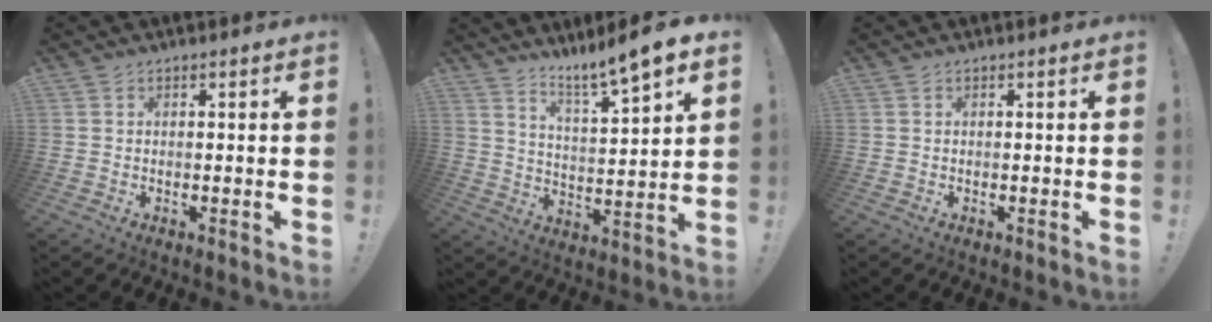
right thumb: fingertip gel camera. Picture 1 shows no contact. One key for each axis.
{"total": 9.0, "fx": 7.7, "fy": -0.4, "fz": 4.6, "tx": -0.082, "ty": -0.067, "tz": 0.127}
{"total": 0.0}